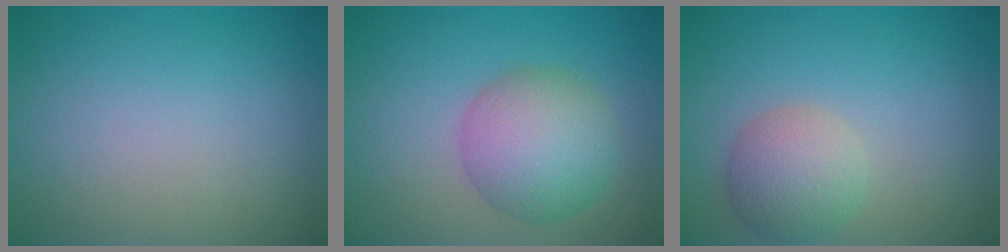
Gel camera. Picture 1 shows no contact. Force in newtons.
{"total": 6.1, "press": 6.1, "slide": 0.2}
{"total": 3.8, "press": 3.8, "slide": 0.2}